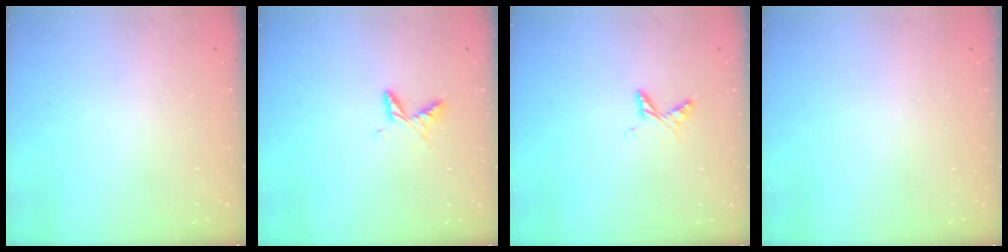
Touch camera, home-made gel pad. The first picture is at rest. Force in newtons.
{"total": 6.1, "press": 6.1, "slide": 0.6}
{"total": 7.0, "press": 7.0, "slide": 0.8}
{"total": 0.0}